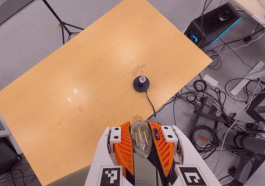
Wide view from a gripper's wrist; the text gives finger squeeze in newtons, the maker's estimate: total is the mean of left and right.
{"total": 22.0, "left": 24.5, "right": 19.5}